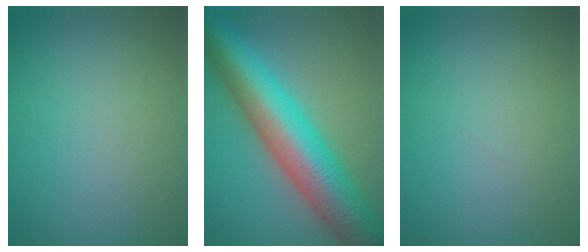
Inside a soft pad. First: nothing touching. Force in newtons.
{"total": 11.9, "press": 11.9, "slide": 0.2}
{"total": 0.0}